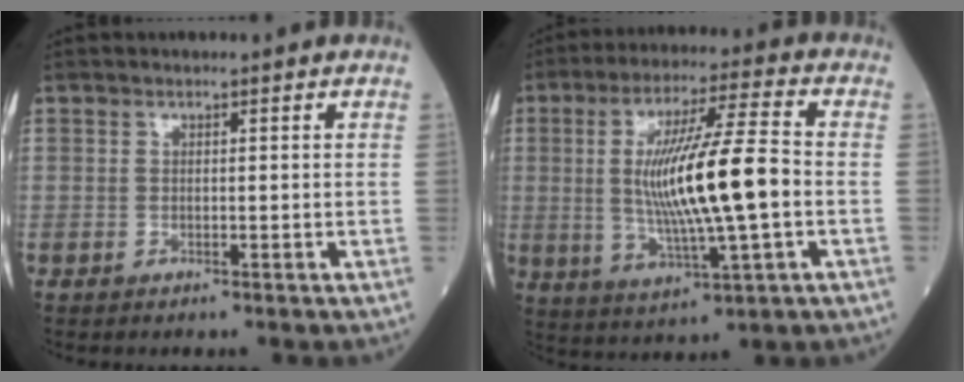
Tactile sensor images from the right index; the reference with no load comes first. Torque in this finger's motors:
{"motor_torque": [2.14, 0.00, 0.80, 0.21]}